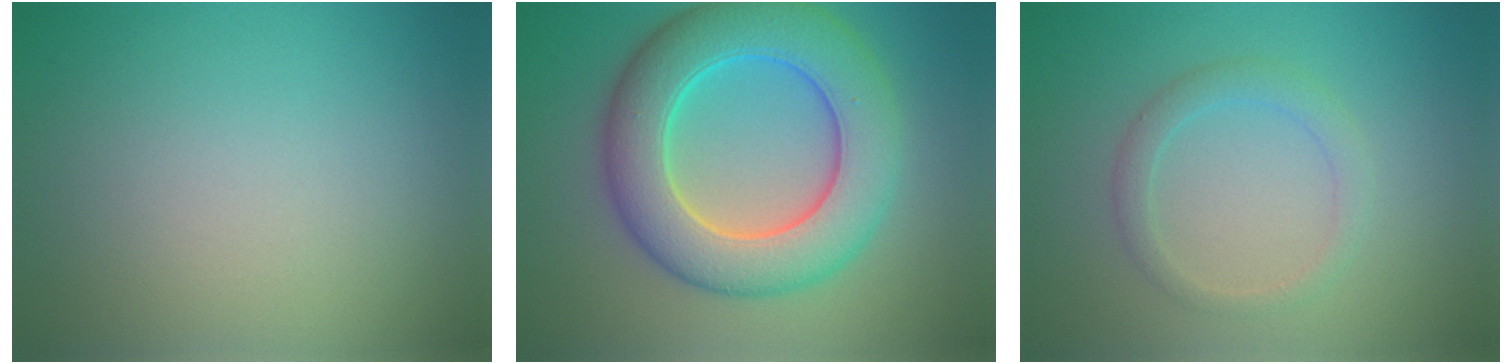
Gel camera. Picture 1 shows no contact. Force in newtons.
{"total": 9.9, "press": 9.8, "slide": 0.3}
{"total": 2.1, "press": 2.1, "slide": 0.1}